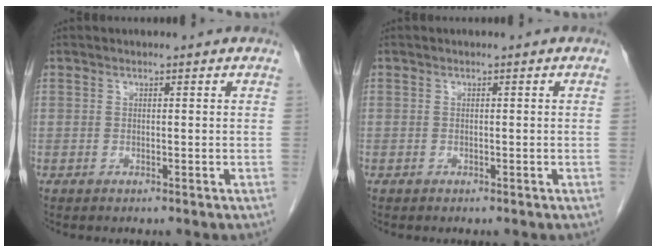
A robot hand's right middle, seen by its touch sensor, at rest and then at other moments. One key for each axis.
{"total": 0.0}